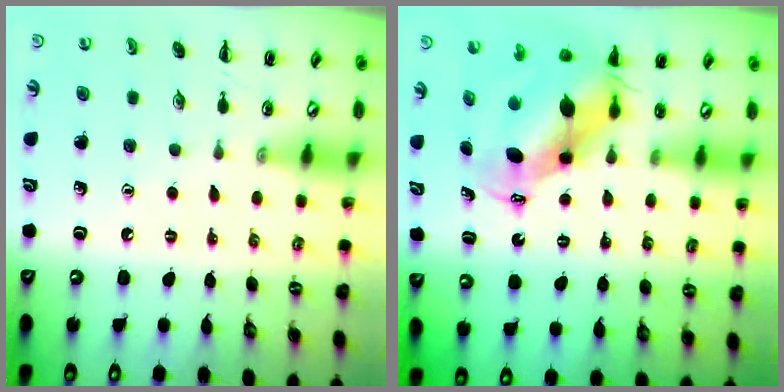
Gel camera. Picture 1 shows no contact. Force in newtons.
{"total": 7.2, "press": 7.0, "slide": 1.6}